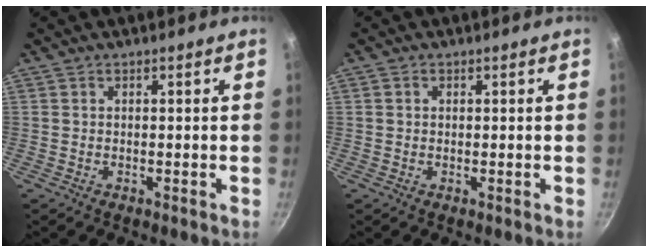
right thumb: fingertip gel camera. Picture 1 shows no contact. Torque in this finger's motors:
{"motor_torque": [-0.23, -0.29, -0.58, 0.03, -0.07]}